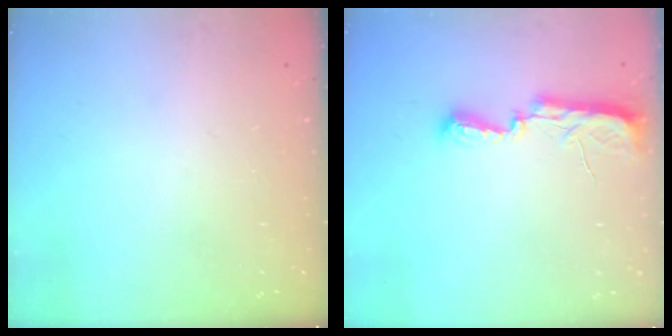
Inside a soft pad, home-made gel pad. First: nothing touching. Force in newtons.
{"total": 8.1, "press": 8.1, "slide": 1.0}